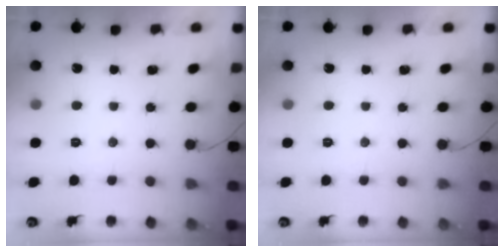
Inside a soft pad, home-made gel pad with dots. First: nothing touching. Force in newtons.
{"total": 0.0}